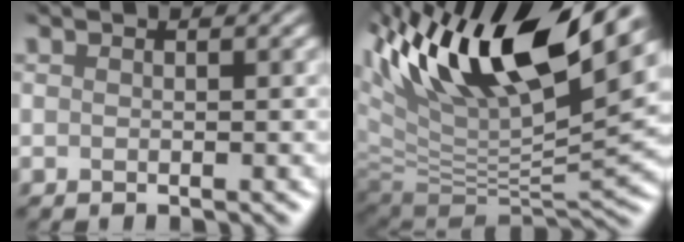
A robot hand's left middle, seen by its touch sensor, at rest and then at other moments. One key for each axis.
{"total": 13.5, "fx": 7.1, "fy": 4.3, "fz": 10.7, "tx": -0.216, "ty": 0.012, "tz": 0.142}